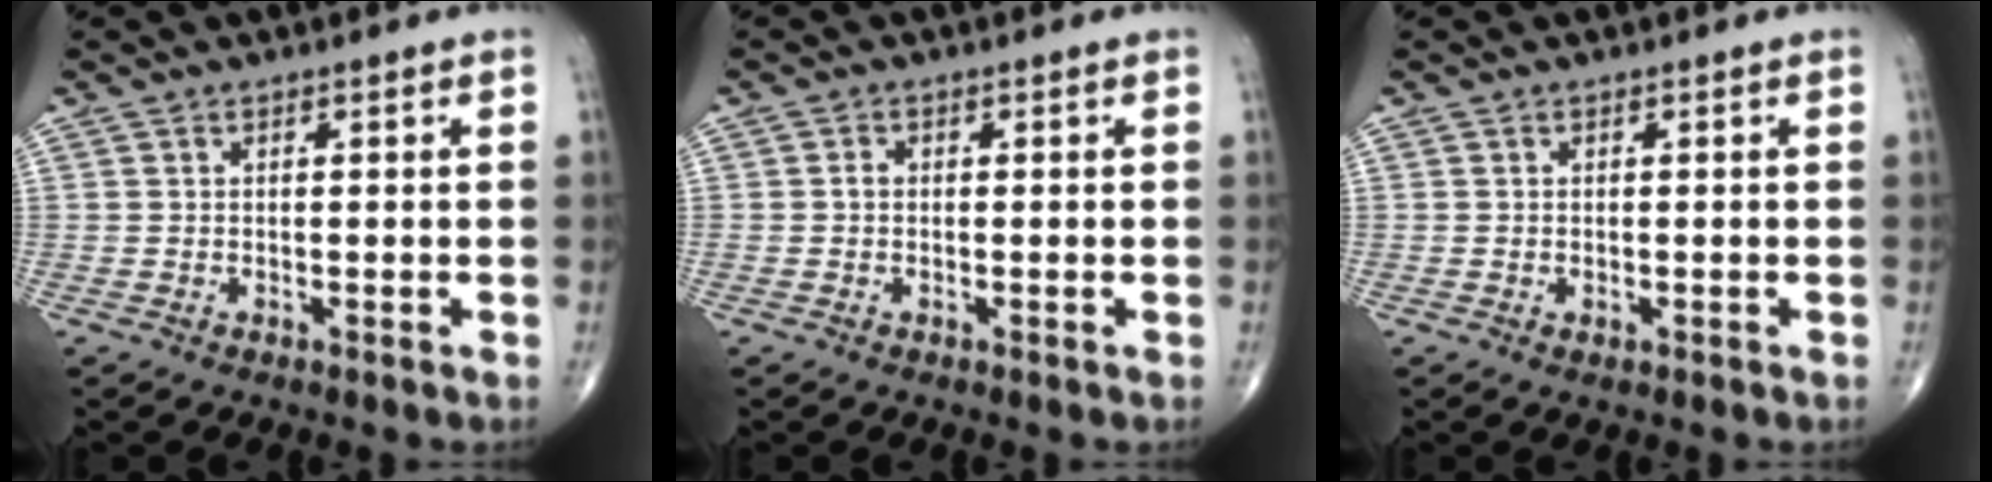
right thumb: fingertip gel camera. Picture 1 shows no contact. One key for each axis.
{"total": 1.0, "fx": -0.1, "fy": 0.8, "fz": 0.6, "tx": -0.007, "ty": 0.003, "tz": -0.003}
{"total": 0.7, "fx": -0.2, "fy": 0.4, "fz": 0.6, "tx": -0.009, "ty": -0.001, "tz": -0.001}